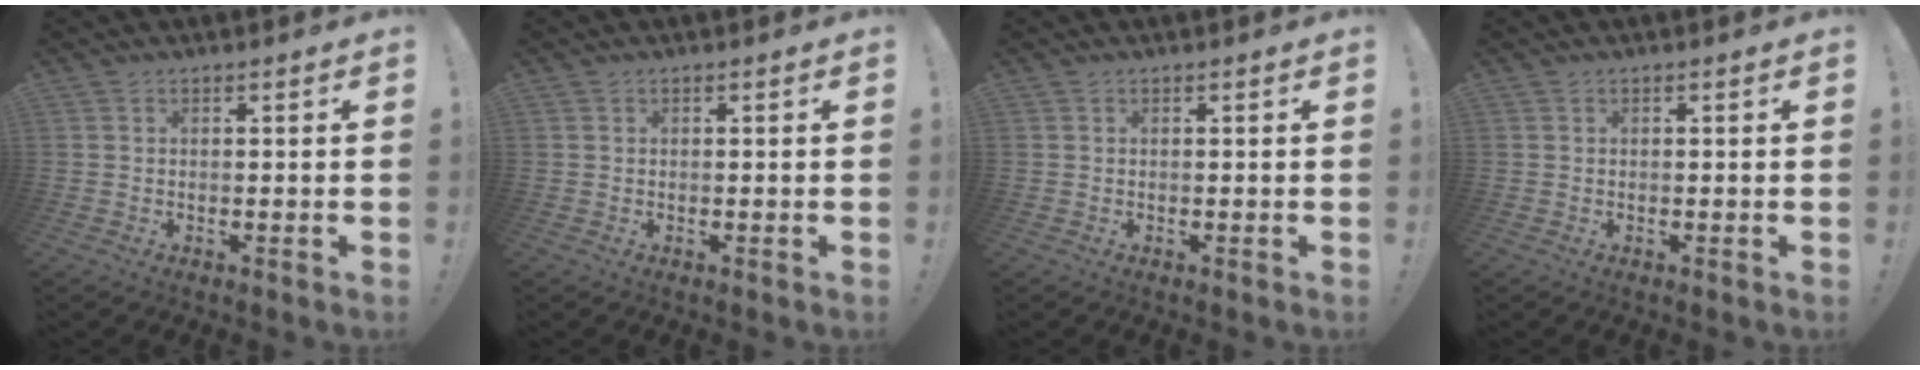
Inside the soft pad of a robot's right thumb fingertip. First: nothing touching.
{"total": 0.0}
{"total": 0.0}
{"total": 0.0}